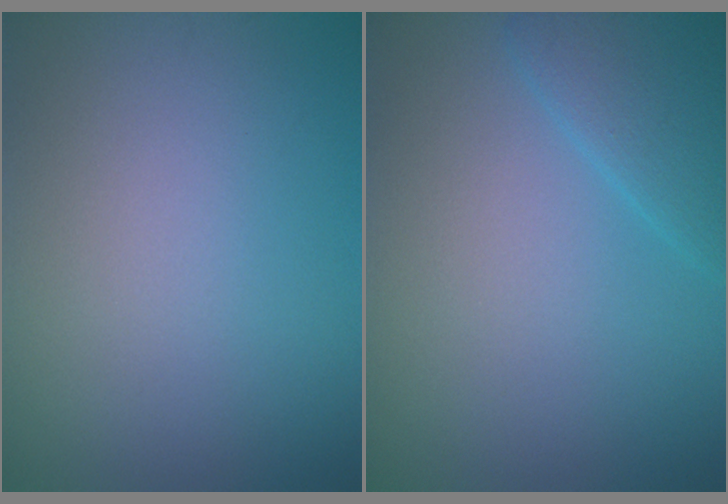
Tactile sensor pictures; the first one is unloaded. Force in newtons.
{"total": 3.0, "press": 3.0, "slide": 0.2}